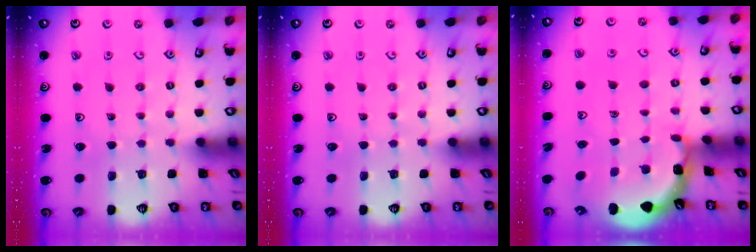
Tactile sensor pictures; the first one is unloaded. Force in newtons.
{"total": 0.0}
{"total": 2.8, "press": 2.8, "slide": 0.2}